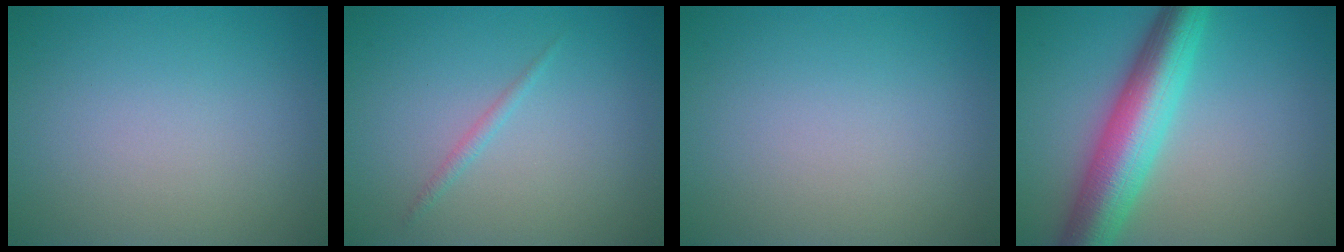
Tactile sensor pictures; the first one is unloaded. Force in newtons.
{"total": 0.8, "press": 0.8, "slide": 0.1}
{"total": 0.0}
{"total": 8.1, "press": 8.1, "slide": 0.5}